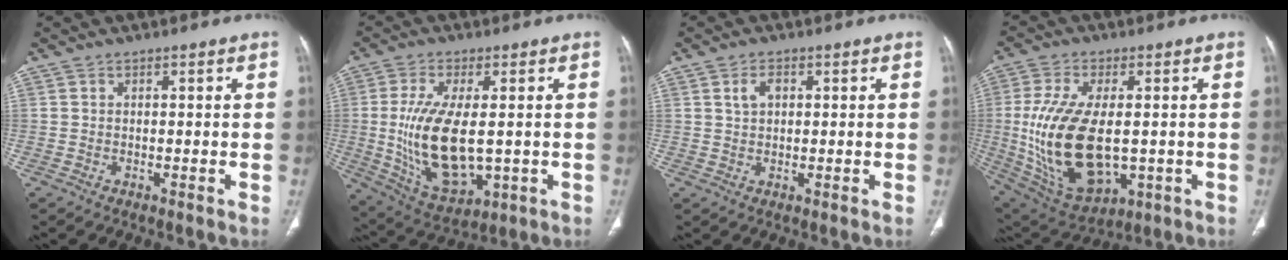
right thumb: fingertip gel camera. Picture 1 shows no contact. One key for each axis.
{"total": 16.0, "fx": -0.4, "fy": 7.5, "fz": 14.2, "tx": -0.273, "ty": -0.020, "tz": 0.013}
{"total": 2.9, "fx": 1.0, "fy": 1.9, "fz": 2.0, "tx": -0.034, "ty": 0.005, "tz": 0.021}
{"total": 20.2, "fx": -1.3, "fy": 10.8, "fz": 17.1, "tx": -0.344, "ty": -0.015, "tz": 0.002}